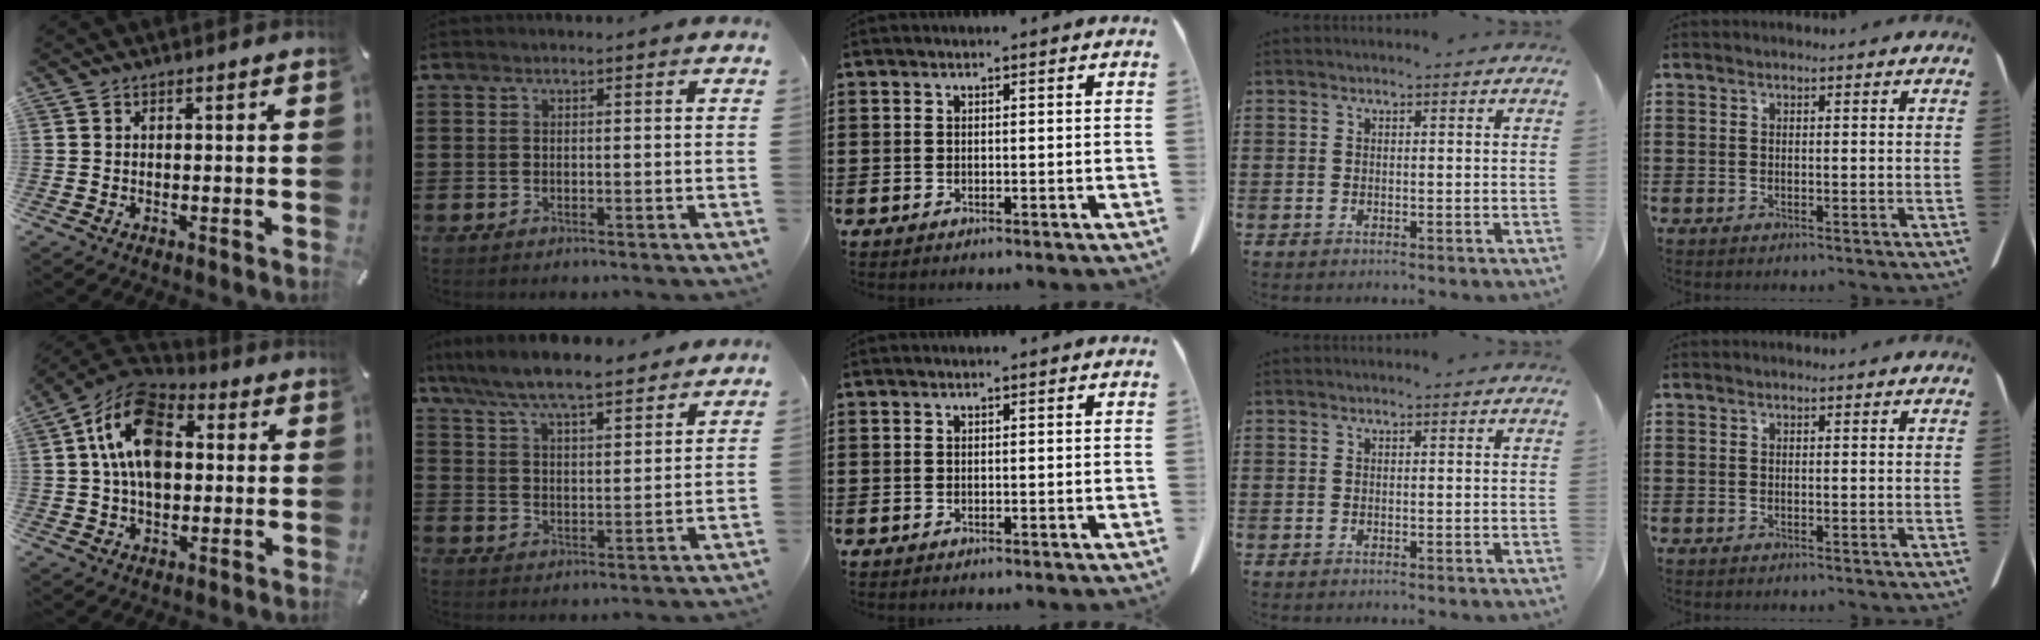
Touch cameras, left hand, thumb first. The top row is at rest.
{"thumb": {"total": 15.2, "force": [2.8, 10.4, 10.8], "torque": [-0.215, 0.002, 0.047]}, "index": {"total": 7.2, "force": [6.5, 0.7, 2.9], "torque": [-0.081, -0.028, 0.115]}}